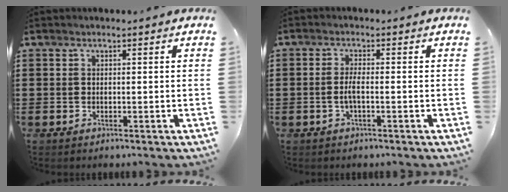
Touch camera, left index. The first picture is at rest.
{"total": 2.3, "force": [-0.7, 0.3, 2.1], "torque": [-0.056, -0.004, -0.019]}